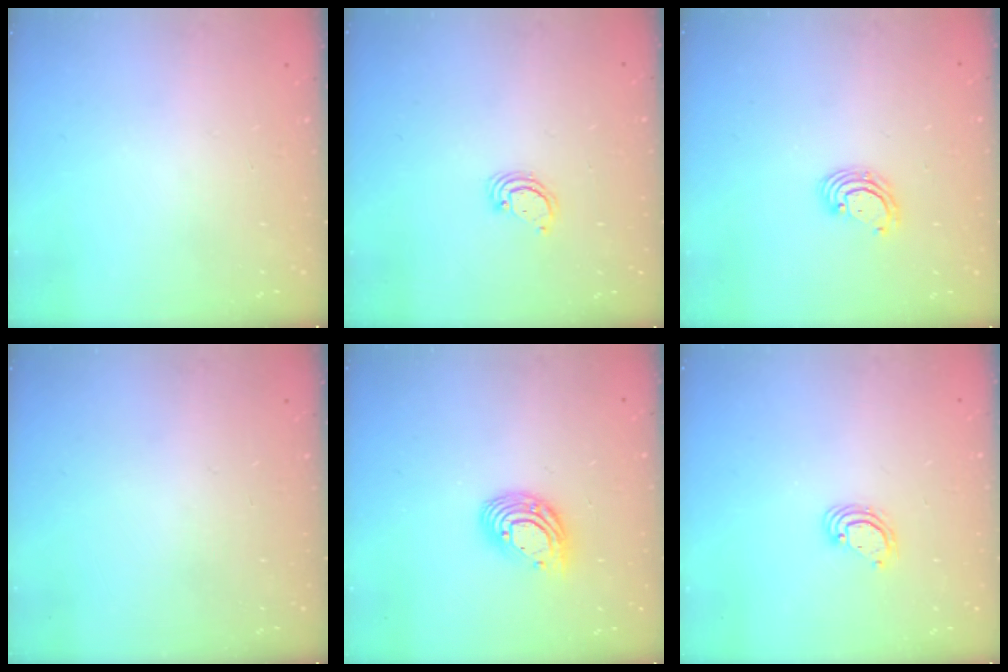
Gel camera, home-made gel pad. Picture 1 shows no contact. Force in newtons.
{"total": 2.3, "press": 2.3, "slide": 0.1}
{"total": 3.1, "press": 3.1, "slide": 0.1}
{"total": 0.0}
{"total": 12.1, "press": 12.0, "slide": 1.2}
{"total": 3.7, "press": 3.7, "slide": 0.3}